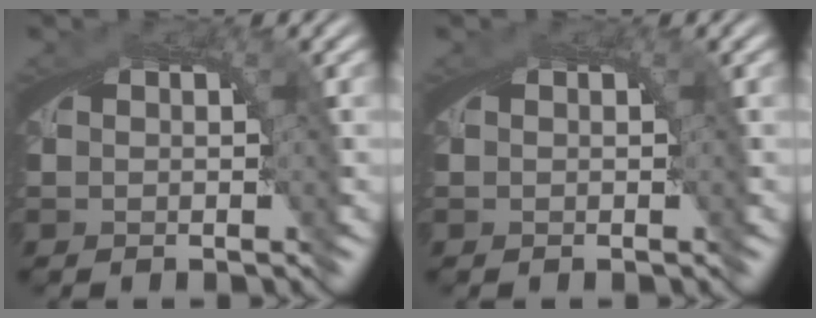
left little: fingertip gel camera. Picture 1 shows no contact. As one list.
[{"total": 0.0}]